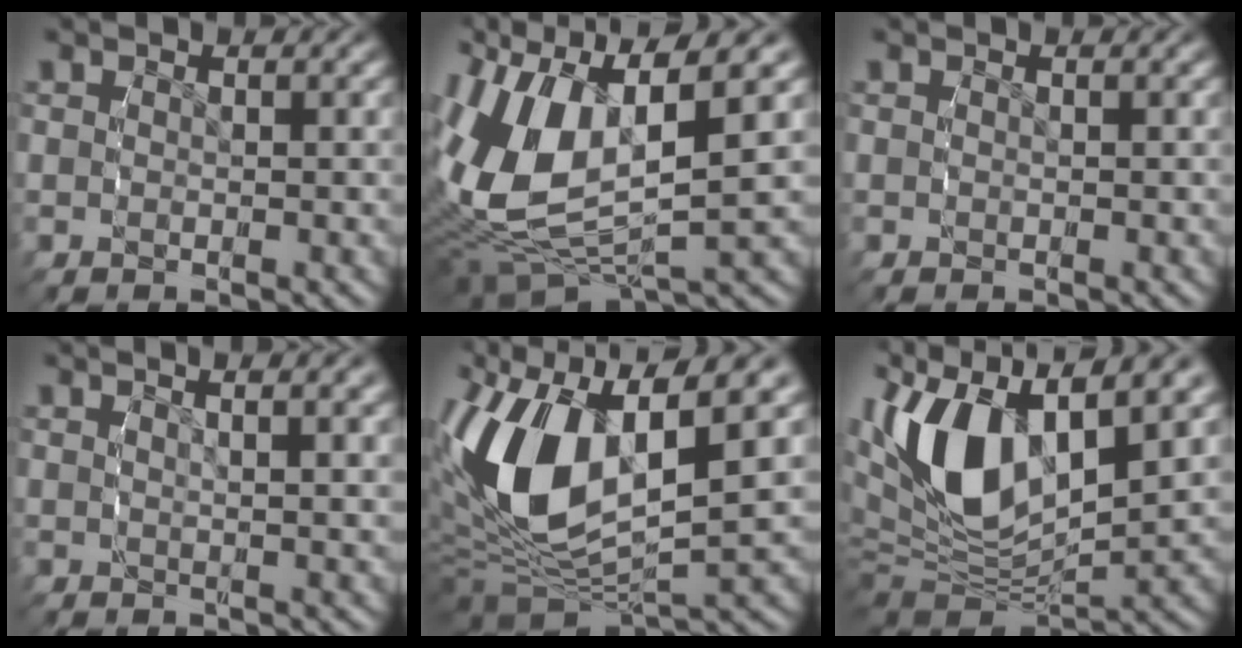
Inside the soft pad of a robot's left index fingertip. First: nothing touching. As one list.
[{"total": 12.5, "force": [-0.3, 8.3, 9.4], "torque": [-0.219, -0.026, 0.000]}, {"total": 0.0}, {"total": 4.3, "force": [2.7, 1.1, 3.1], "torque": [-0.040, 0.010, 0.039]}, {"total": 14.0, "force": [-0.1, 9.1, 10.6], "torque": [-0.236, -0.024, 0.002]}, {"total": 12.5, "force": [0.9, 7.8, 9.8], "torque": [-0.207, -0.022, 0.014]}]